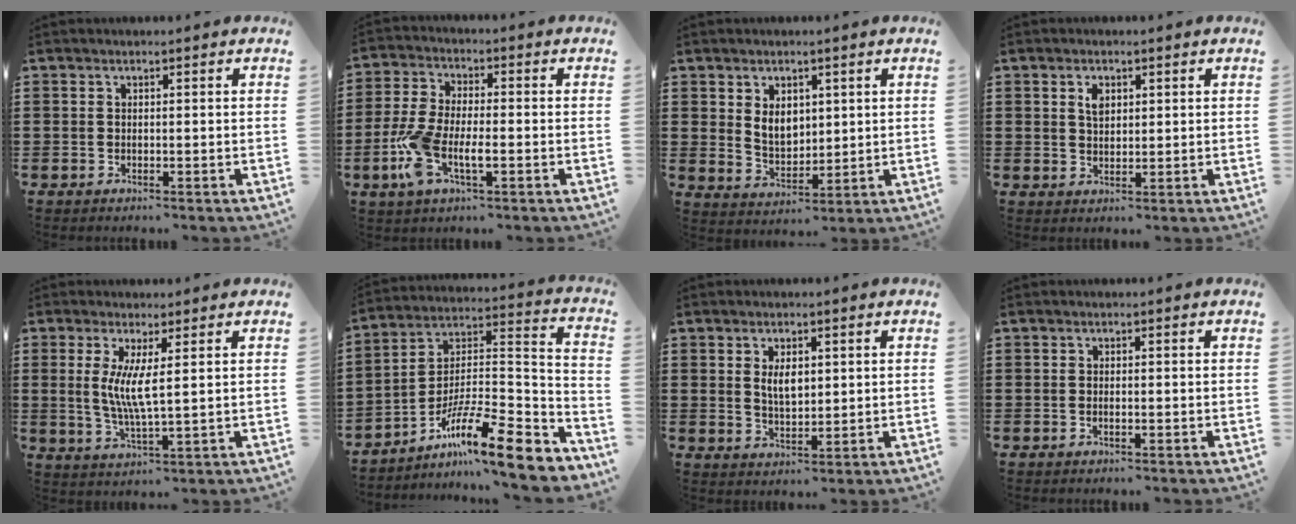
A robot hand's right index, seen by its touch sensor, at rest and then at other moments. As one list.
[{"total": 7.7, "force": [-2.6, 3.2, 6.5], "torque": [-0.162, -0.016, -0.054]}, {"total": 5.0, "force": [1.8, 3.4, 3.1], "torque": [-0.056, 0.001, 0.031]}, {"total": 2.5, "force": [1.1, 1.4, 1.8], "torque": [-0.041, 0.002, 0.020]}, {"total": 5.7, "force": [1.3, 0.5, 5.5], "torque": [-0.111, -0.009, 0.023]}, {"total": 14.2, "force": [-9.6, 2.2, 10.2], "torque": [-0.165, 0.011, -0.172]}, {"total": 3.7, "force": [1.1, 1.6, 3.2], "torque": [-0.059, 0.000, 0.018]}, {"total": 0.6, "force": [-0.2, 0.1, 0.5], "torque": [-0.010, -0.004, -0.003]}]